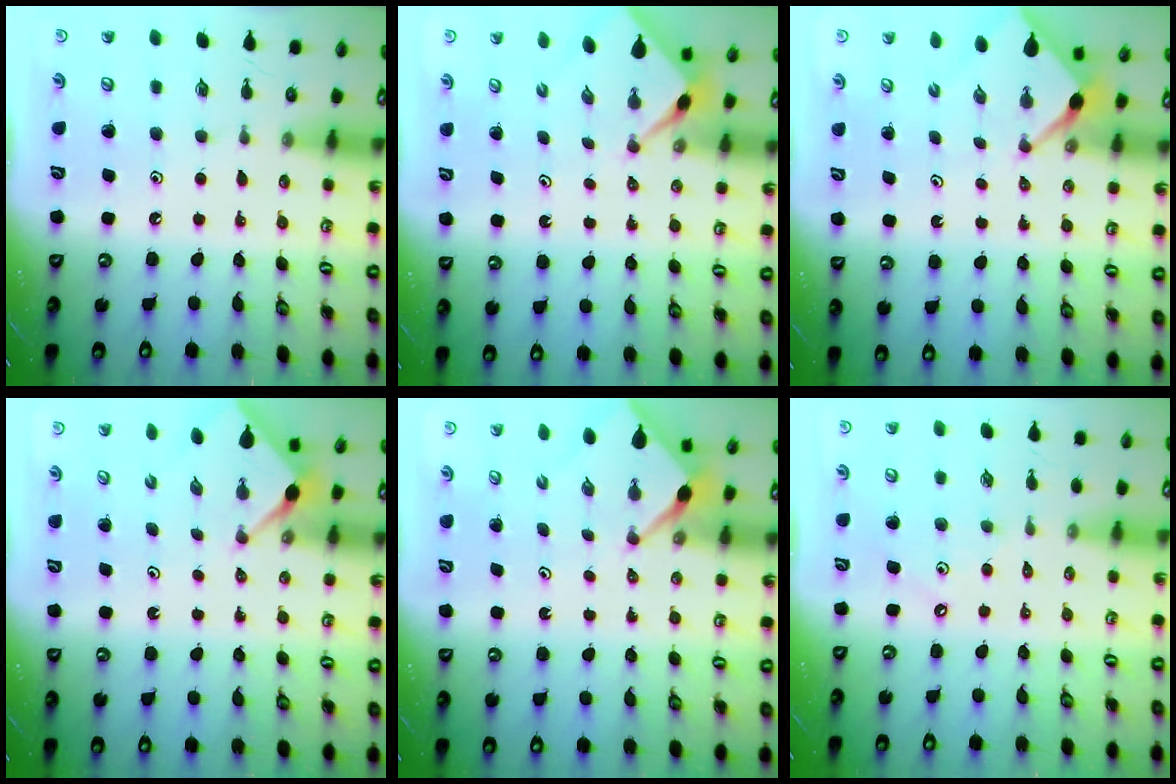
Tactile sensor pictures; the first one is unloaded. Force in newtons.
{"total": 2.3, "press": 2.2, "slide": 0.3}
{"total": 2.4, "press": 2.4, "slide": 0.1}
{"total": 2.9, "press": 2.9, "slide": 0.3}
{"total": 2.6, "press": 2.6, "slide": 0.3}
{"total": 2.6, "press": 2.6, "slide": 0.3}